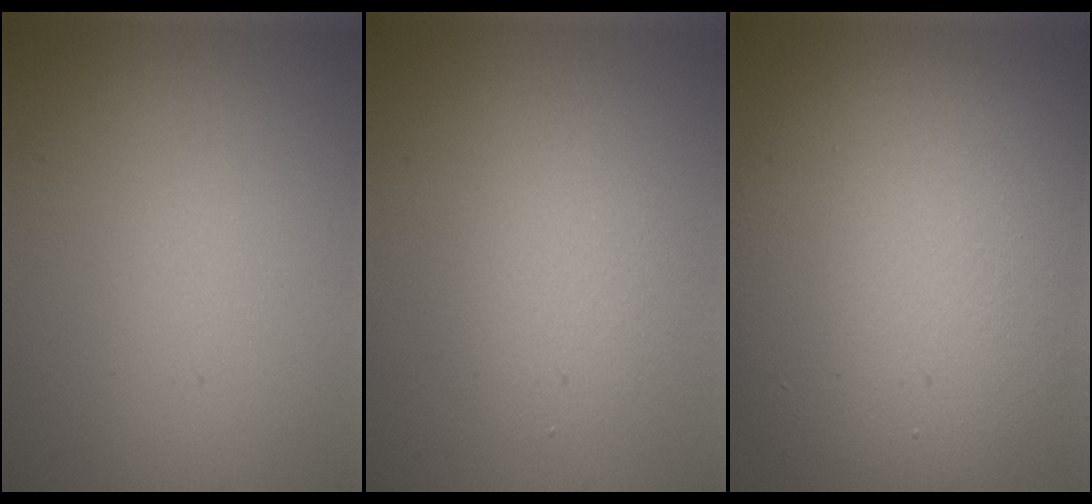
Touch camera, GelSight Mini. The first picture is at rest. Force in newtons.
{"total": 2.9, "press": 2.9, "slide": 0.4}
{"total": 14.4, "press": 14.4, "slide": 0.8}